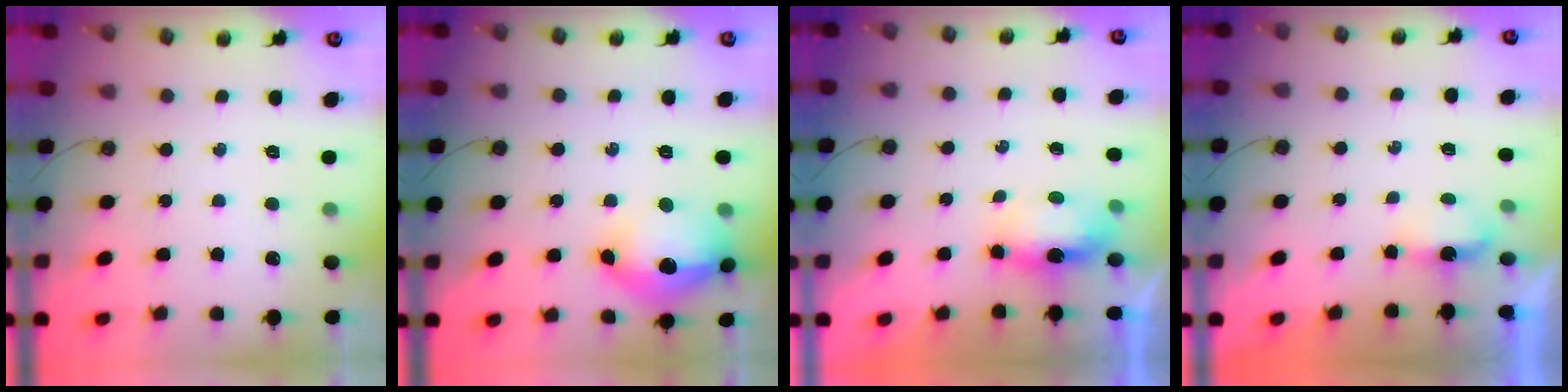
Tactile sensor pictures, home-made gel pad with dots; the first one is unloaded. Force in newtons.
{"total": 17.9, "press": 17.3, "slide": 4.3}
{"total": 15.3, "press": 8.5, "slide": 12.7}
{"total": 3.0, "press": 2.9, "slide": 0.6}